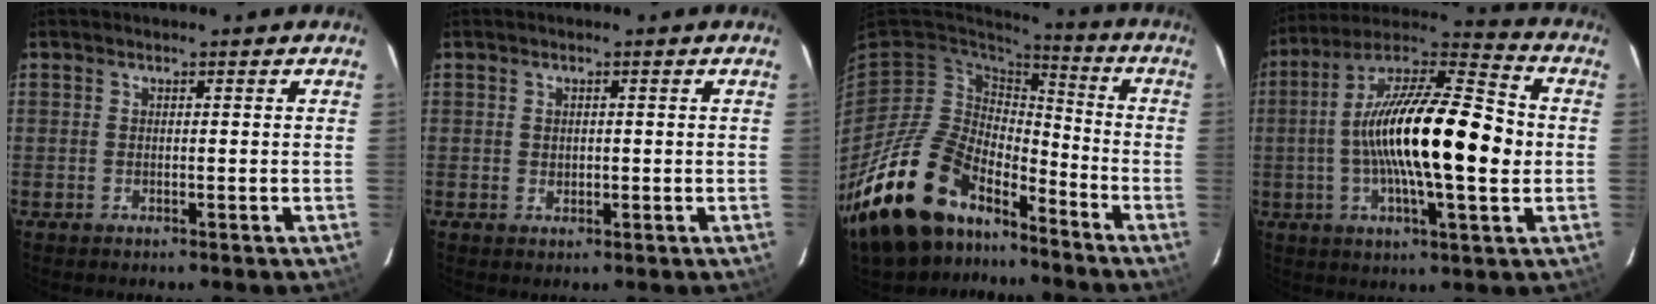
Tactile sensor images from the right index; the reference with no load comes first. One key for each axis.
{"total": 1.2, "fx": 0.2, "fy": 1.0, "fz": 0.5, "tx": -0.005, "ty": 0.004, "tz": 0.005}
{"total": 22.7, "fx": -15.8, "fy": 11.6, "fz": 11.5, "tx": -0.237, "ty": -0.014, "tz": -0.263}
{"total": 21.7, "fx": -0.6, "fy": 5.3, "fz": 21.0, "tx": -0.373, "ty": 0.015, "tz": -0.024}